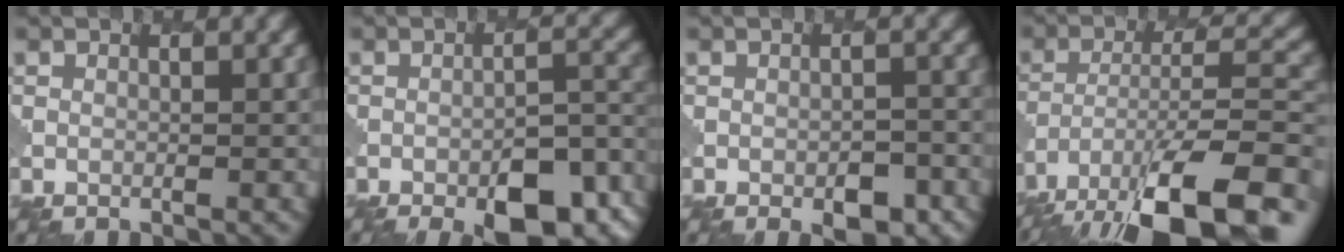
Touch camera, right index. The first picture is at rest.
{"total": 9.9, "force": [-6.4, 3.3, 6.7], "torque": [-0.090, -0.005, -0.085]}
{"total": 3.2, "force": [-1.9, 1.4, 2.1], "torque": [-0.029, 0.001, -0.022]}
{"total": 14.4, "force": [-9.8, 4.9, 9.3], "torque": [-0.178, -0.007, -0.152]}